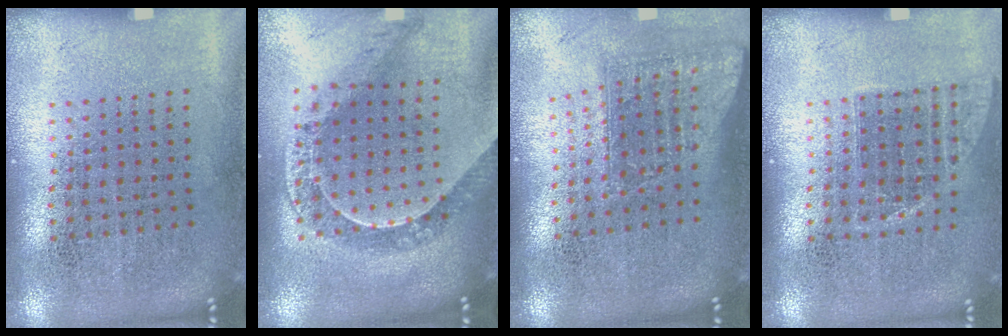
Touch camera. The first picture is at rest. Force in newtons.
{"total": 1.1, "press": 1.1, "slide": 0.2}
{"total": 1.6, "press": 1.3, "slide": 1.0}
{"total": 0.9, "press": 0.8, "slide": 0.4}